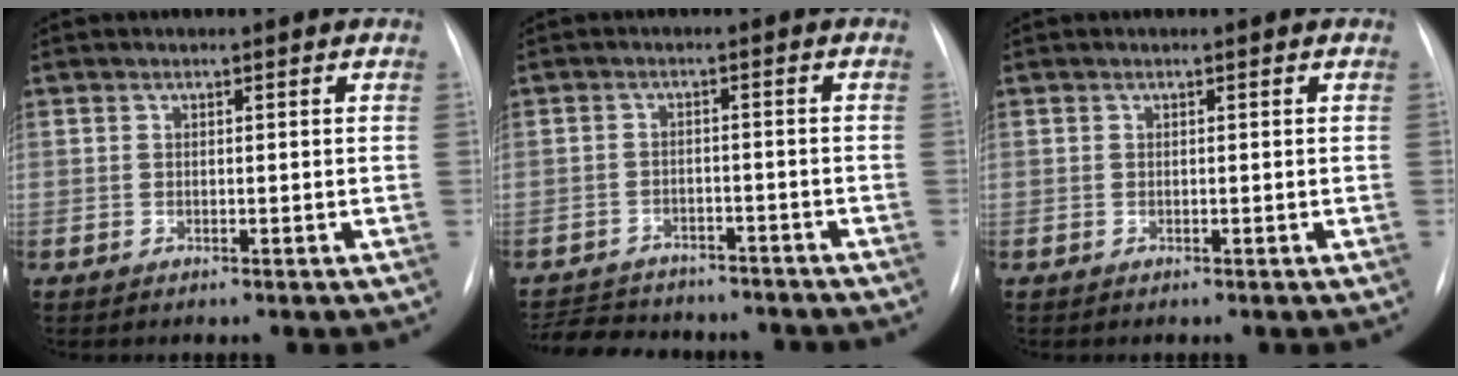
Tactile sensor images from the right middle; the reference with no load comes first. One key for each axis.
{"total": 13.0, "fx": -11.5, "fy": 4.7, "fz": 3.7, "tx": -0.079, "ty": 0.011, "tz": -0.151}
{"total": 0.0}